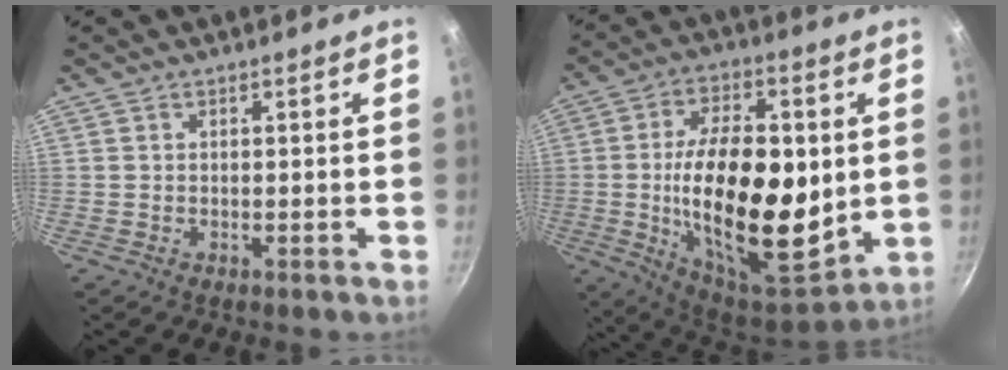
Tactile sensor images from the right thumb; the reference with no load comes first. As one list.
[{"total": 26.2, "force": [-0.1, 13.0, 22.7], "torque": [-0.365, -0.018, 0.004]}]